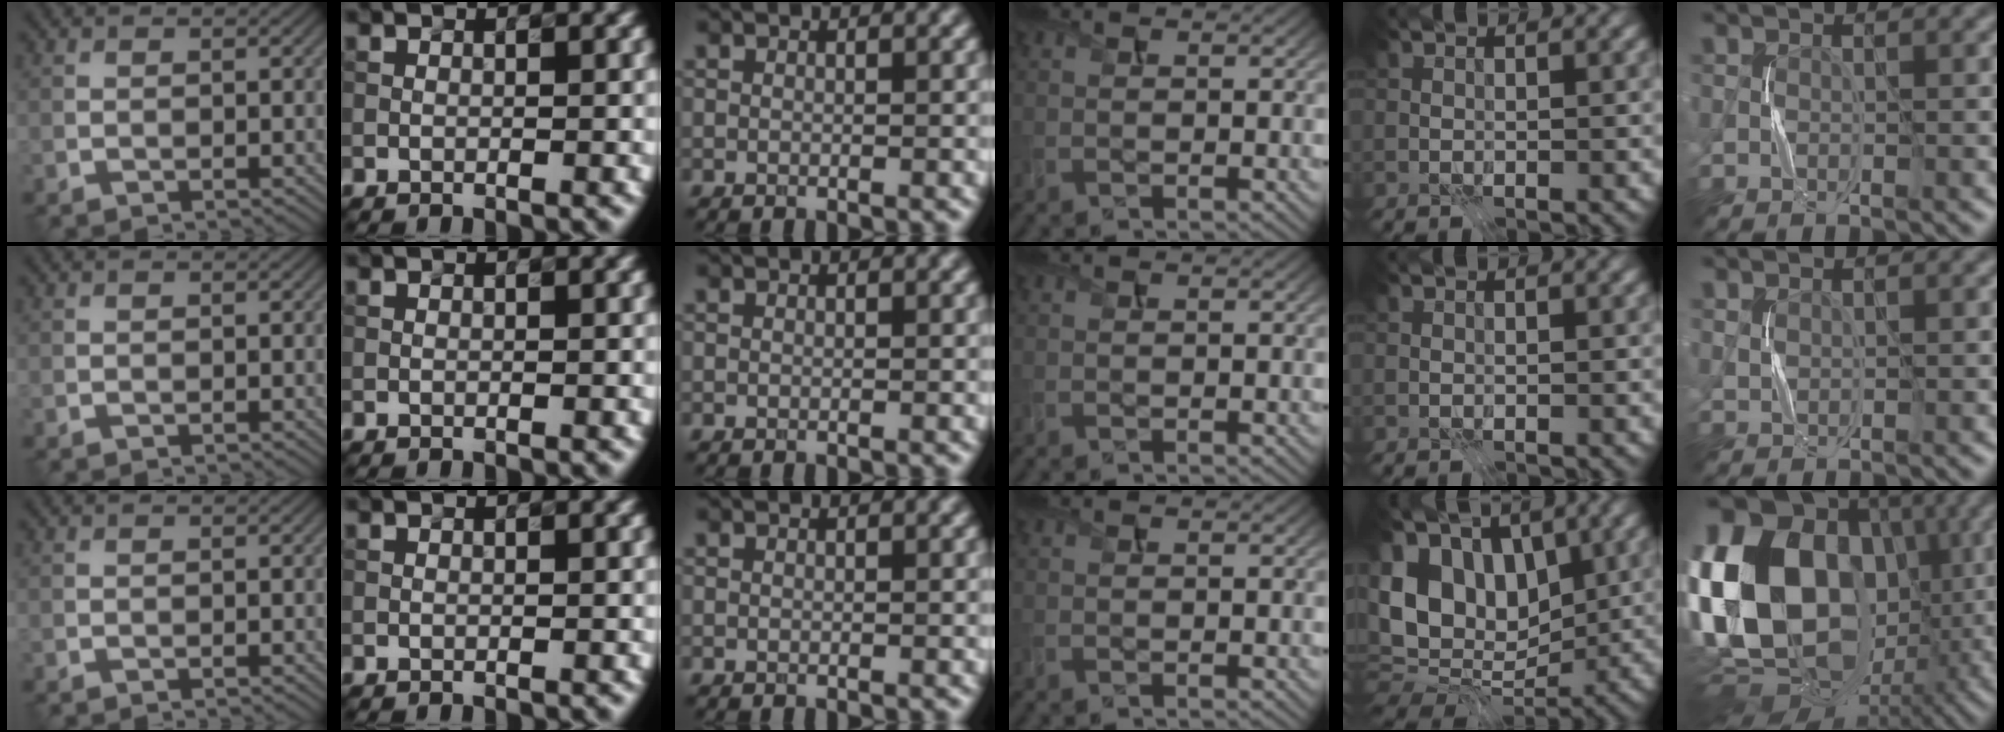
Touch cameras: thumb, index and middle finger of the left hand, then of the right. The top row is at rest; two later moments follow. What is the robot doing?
{"motion": "press", "object": "gel pad"}